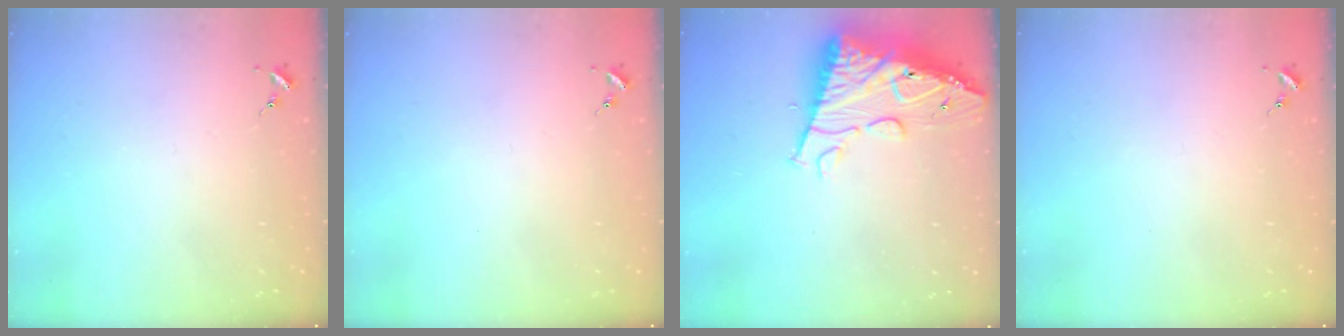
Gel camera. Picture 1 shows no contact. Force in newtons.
{"total": 0.0}
{"total": 17.8, "press": 17.7, "slide": 1.6}
{"total": 0.0}